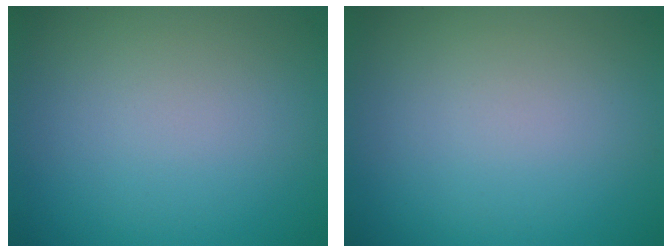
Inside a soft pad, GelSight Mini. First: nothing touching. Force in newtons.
{"total": 0.0}